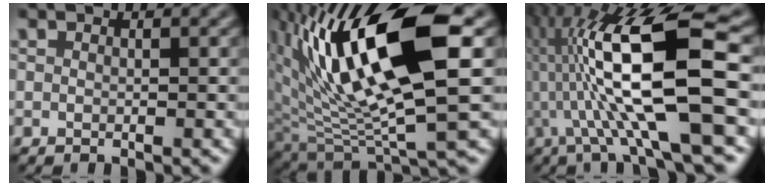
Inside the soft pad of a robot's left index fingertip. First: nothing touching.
{"total": 13.9, "force": [3.5, 4.3, 12.8], "torque": [-0.244, 0.002, 0.066]}
{"total": 13.4, "force": [-0.8, 2.5, 13.1], "torque": [-0.247, 0.026, -0.018]}